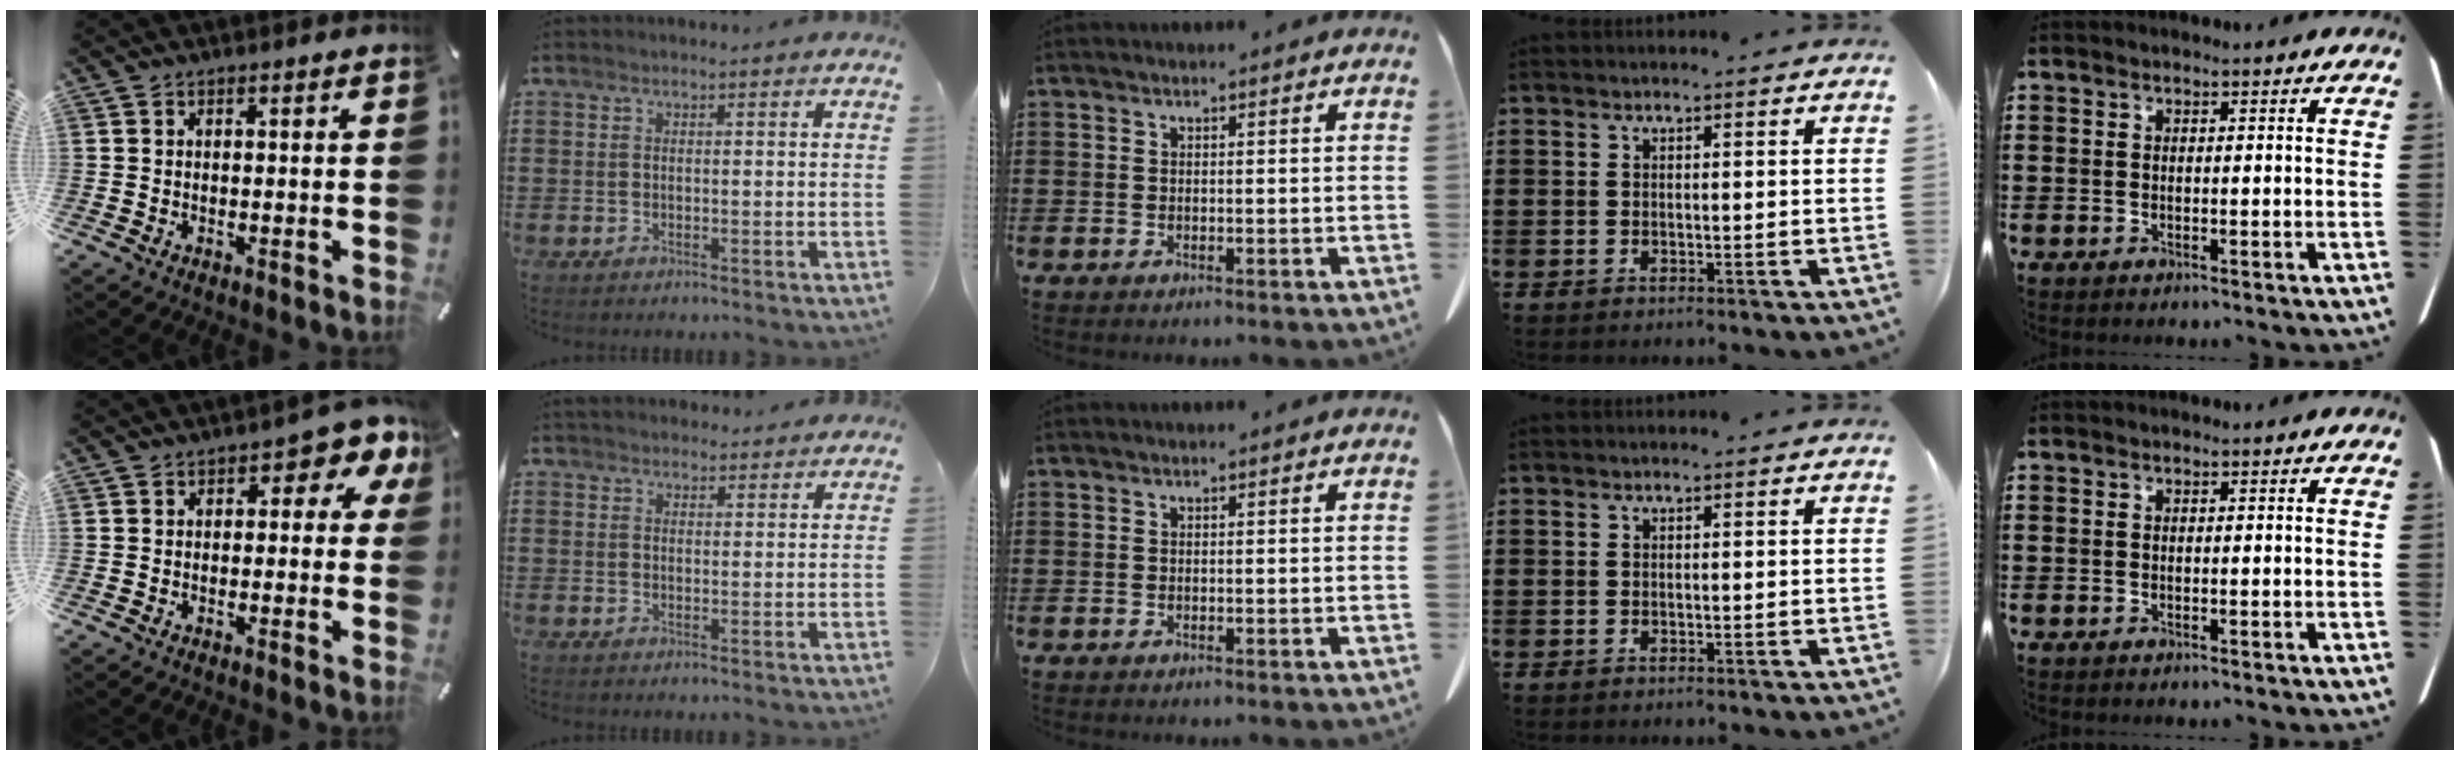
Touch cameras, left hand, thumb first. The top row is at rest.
{"thumb": {"total": 5.4, "force": [1.9, 3.0, 4.1], "torque": [-0.046, -0.004, 0.023]}, "index": {"total": 2.5, "force": [2.3, 0.8, 0.2], "torque": [-0.008, 0.000, 0.045]}}